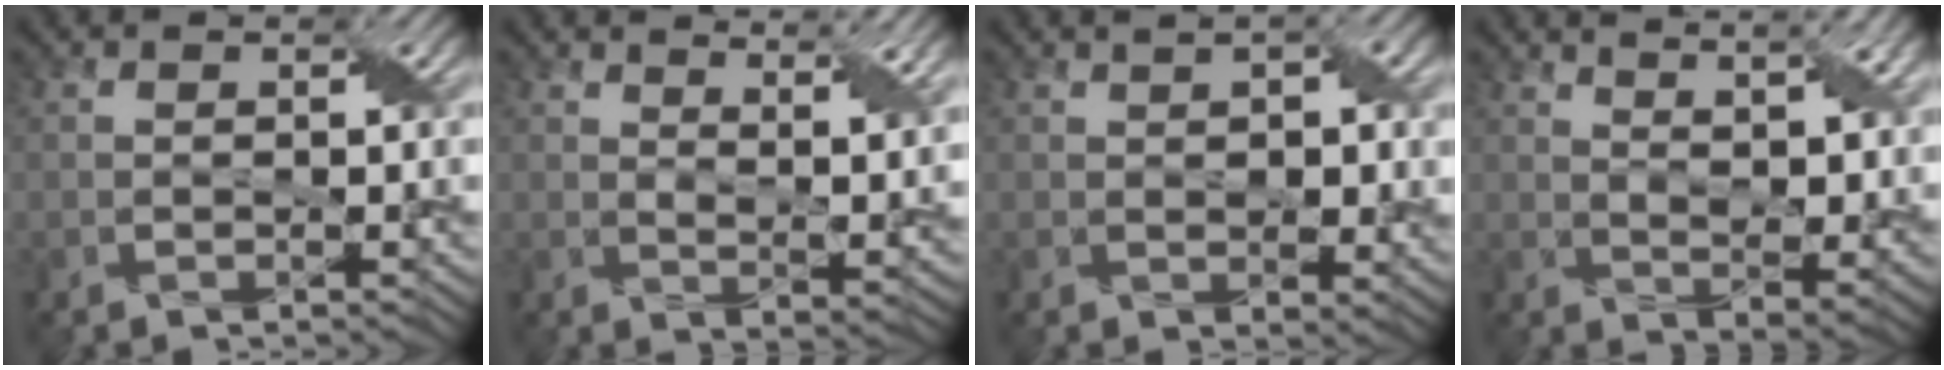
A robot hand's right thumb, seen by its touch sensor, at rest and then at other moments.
{"total": 6.4, "force": [4.7, 1.4, 4.1], "torque": [-0.072, -0.009, 0.077]}
{"total": 4.6, "force": [1.4, 2.5, 3.7], "torque": [-0.054, -0.004, 0.030]}
{"total": 9.5, "force": [6.3, 2.9, 6.5], "torque": [-0.112, 0.001, 0.096]}